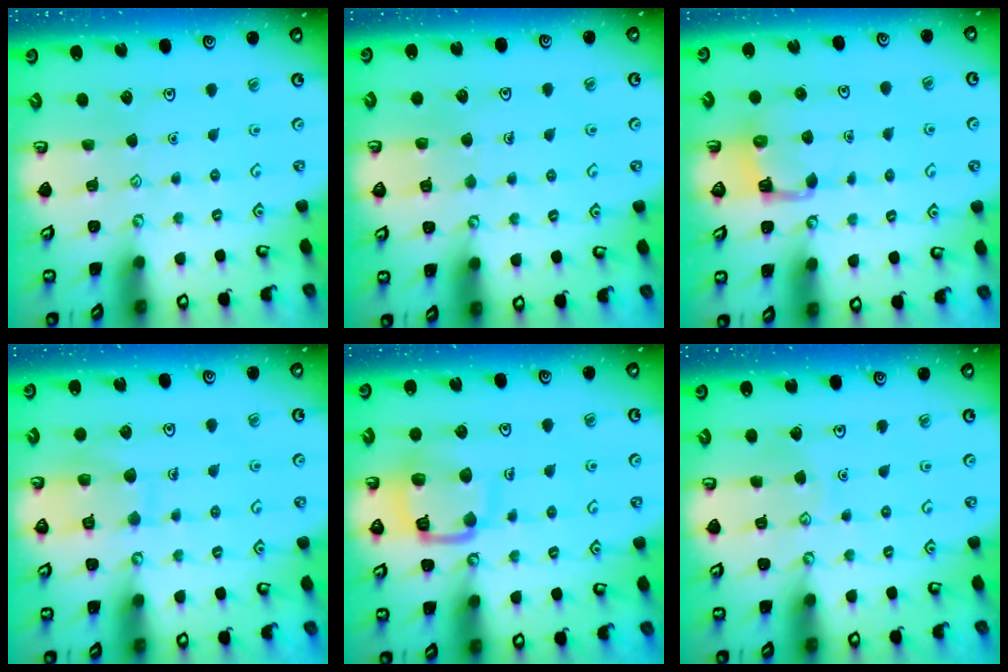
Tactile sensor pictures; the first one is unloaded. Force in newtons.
{"total": 3.7, "press": 3.7, "slide": 0.3}
{"total": 2.7, "press": 2.7, "slide": 0.4}
{"total": 10.0, "press": 10.0, "slide": 0.8}
{"total": 13.2, "press": 13.2, "slide": 1.4}
{"total": 3.4, "press": 3.4, "slide": 0.3}